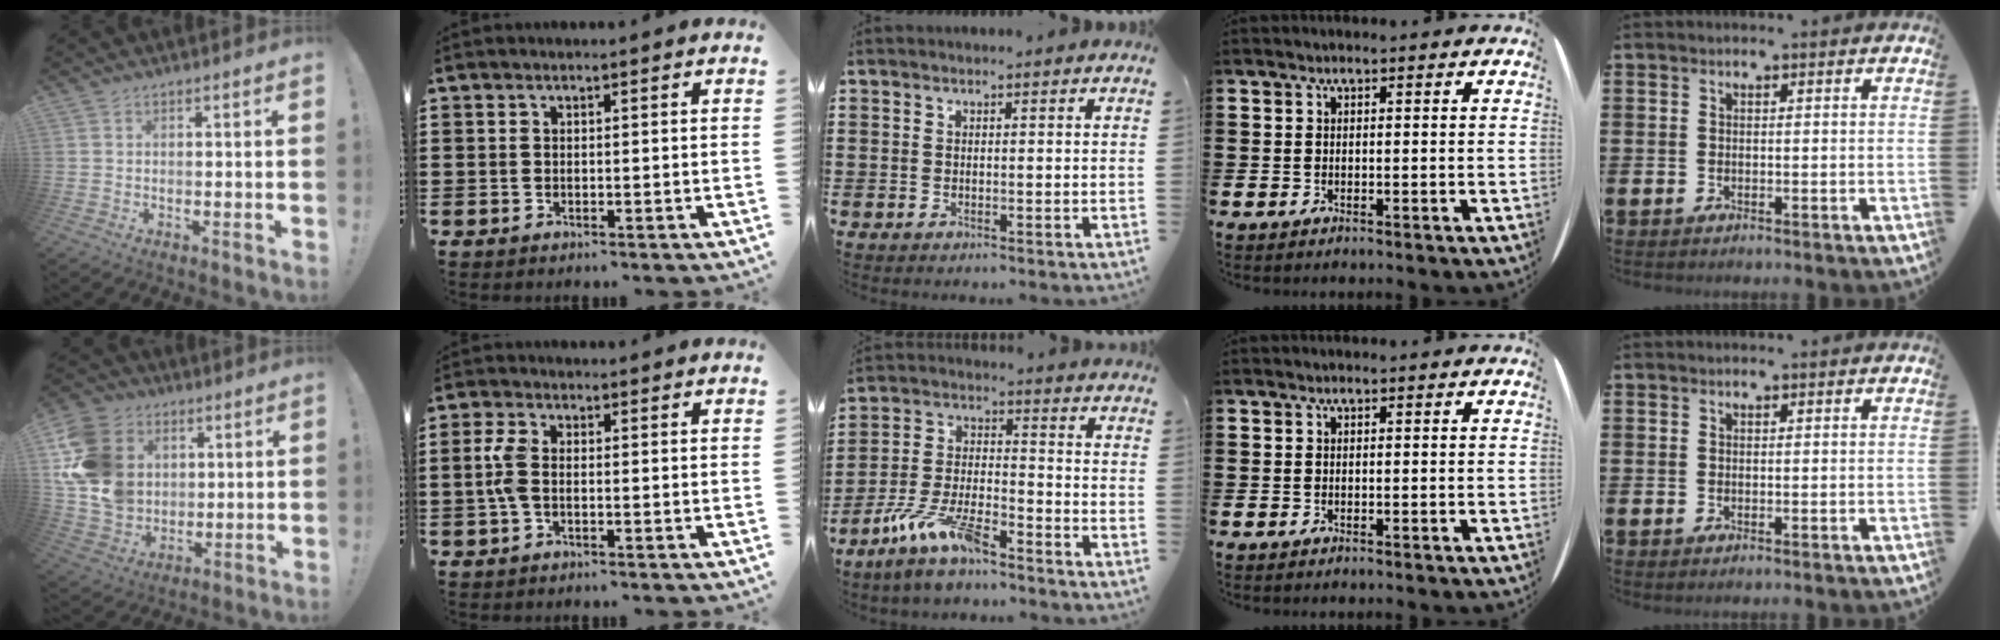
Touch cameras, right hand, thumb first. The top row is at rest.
{"thumb": {"total": 18.6, "force": [4.1, 15.0, 10.2], "torque": [-0.197, -0.008, 0.083]}, "index": {"total": 3.7, "force": [-0.5, 1.7, 3.2], "torque": [-0.089, -0.006, -0.017]}, "middle": {"total": 9.4, "force": [-7.3, 1.7, 5.6], "torque": [-0.132, -0.003, -0.146]}}